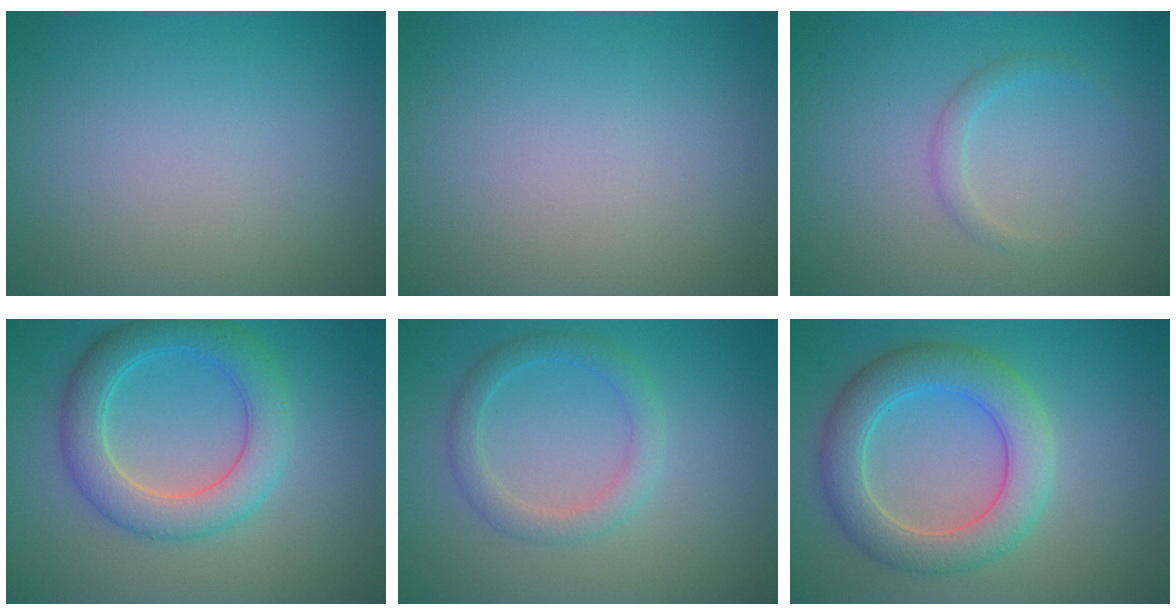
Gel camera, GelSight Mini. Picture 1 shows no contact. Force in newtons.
{"total": 0.0}
{"total": 1.2, "press": 1.2, "slide": 0.1}
{"total": 5.3, "press": 5.3, "slide": 0.3}
{"total": 2.6, "press": 2.6, "slide": 0.2}
{"total": 6.0, "press": 6.0, "slide": 0.5}